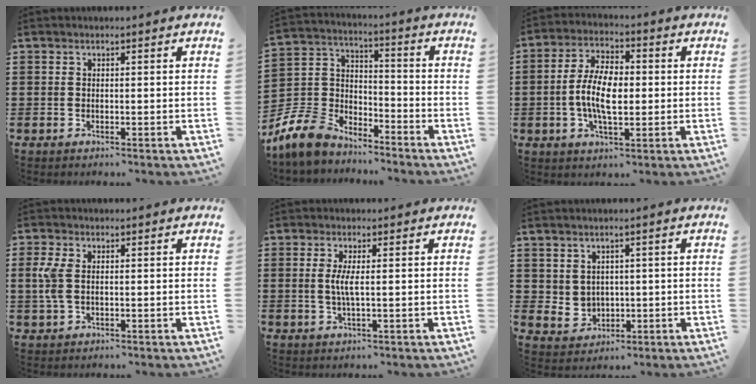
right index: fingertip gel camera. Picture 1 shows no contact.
{"total": 7.5, "force": [-6.7, 3.2, 1.2], "torque": [-0.068, 0.004, -0.145]}
{"total": 7.8, "force": [-0.8, 3.7, 6.9], "torque": [-0.151, 0.002, -0.021]}
{"total": 4.1, "force": [0.2, 2.2, 3.5], "torque": [-0.102, -0.003, -0.005]}
{"total": 3.0, "force": [0.1, 0.1, 3.0], "torque": [-0.064, -0.009, -0.002]}
{"total": 3.1, "force": [1.8, 2.4, 0.5], "torque": [-0.023, 0.002, 0.034]}